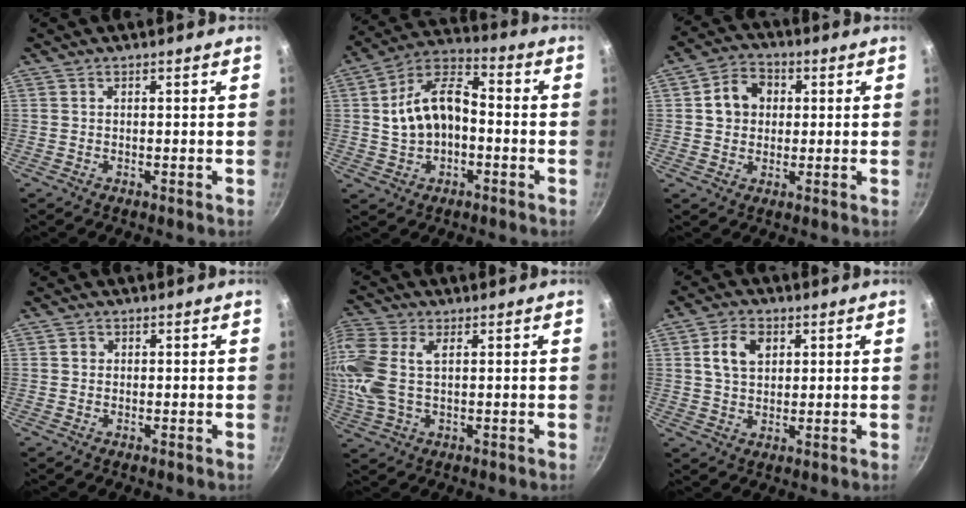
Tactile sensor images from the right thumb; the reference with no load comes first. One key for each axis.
{"total": 13.2, "fx": -0.3, "fy": 8.3, "fz": 10.2, "tx": -0.169, "ty": 0.036, "tz": -0.013}
{"total": 8.0, "fx": 1.2, "fy": 6.6, "fz": 4.4, "tx": -0.052, "ty": 0.011, "tz": 0.013}
{"total": 1.2, "fx": 0.1, "fy": 1.1, "fz": 0.4, "tx": -0.002, "ty": 0.003, "tz": 0.001}
{"total": 12.8, "fx": 2.1, "fy": 7.3, "fz": 10.3, "tx": -0.276, "ty": 0.018, "tz": 0.044}
{"total": 7.1, "fx": 2.2, "fy": 4.9, "fz": 4.7, "tx": -0.074, "ty": -0.002, "tz": 0.039}